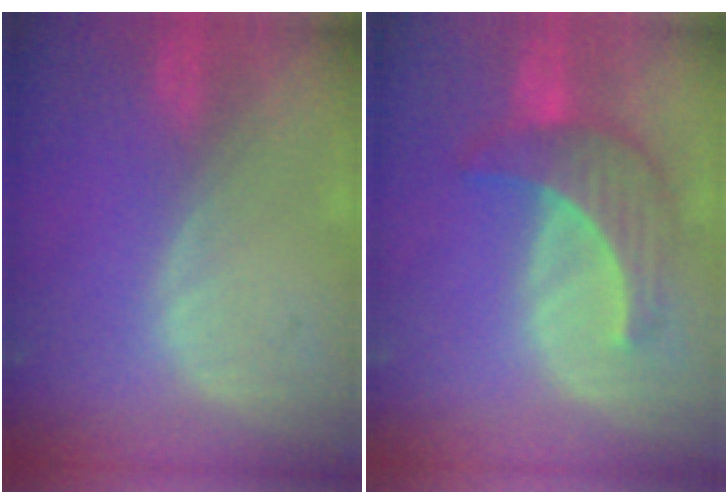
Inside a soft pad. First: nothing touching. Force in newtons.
{"total": 6.9, "press": 6.8, "slide": 1.2}